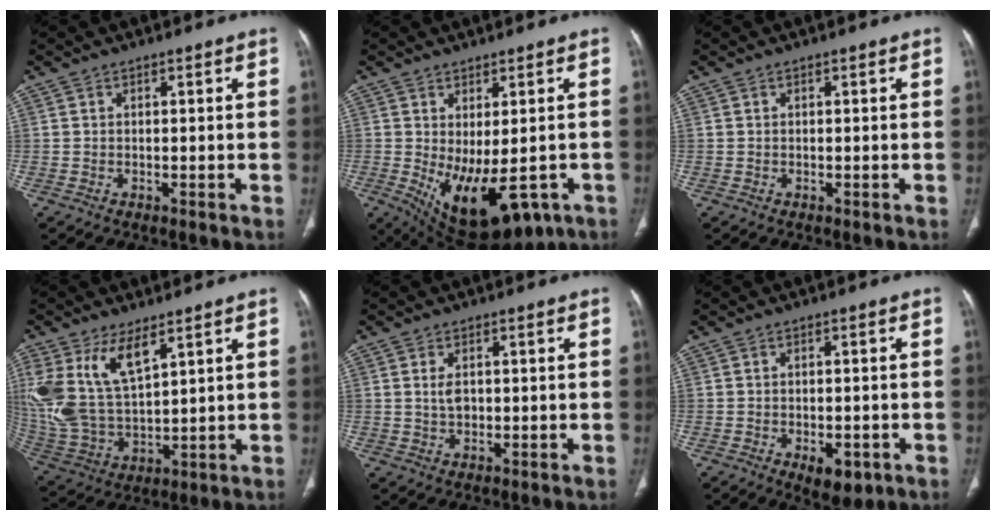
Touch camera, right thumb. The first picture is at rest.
{"total": 16.6, "force": [-5.7, 7.7, 13.5], "torque": [-0.195, -0.010, -0.059]}
{"total": 0.0}
{"total": 15.5, "force": [7.5, 7.5, 11.4], "torque": [-0.237, -0.026, 0.166]}
{"total": 2.7, "force": [0.4, 1.8, 2.1], "torque": [-0.036, -0.001, 0.010]}
{"total": 6.2, "force": [-2.5, 3.3, 4.6], "torque": [-0.055, 0.006, -0.022]}